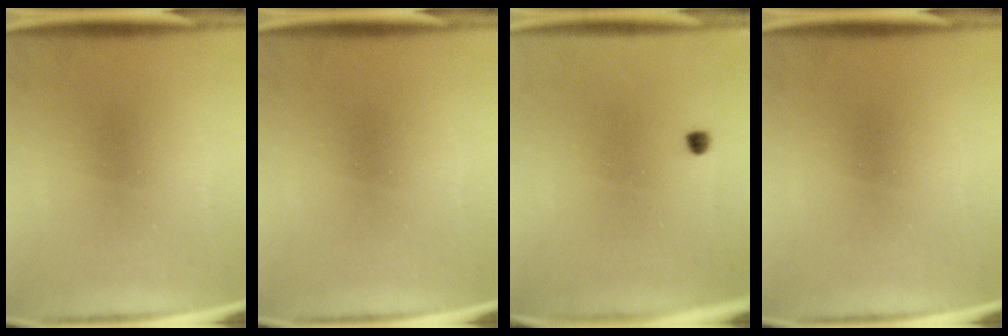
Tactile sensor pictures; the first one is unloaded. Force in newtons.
{"total": 0.0}
{"total": 1.0}
{"total": 0.0}